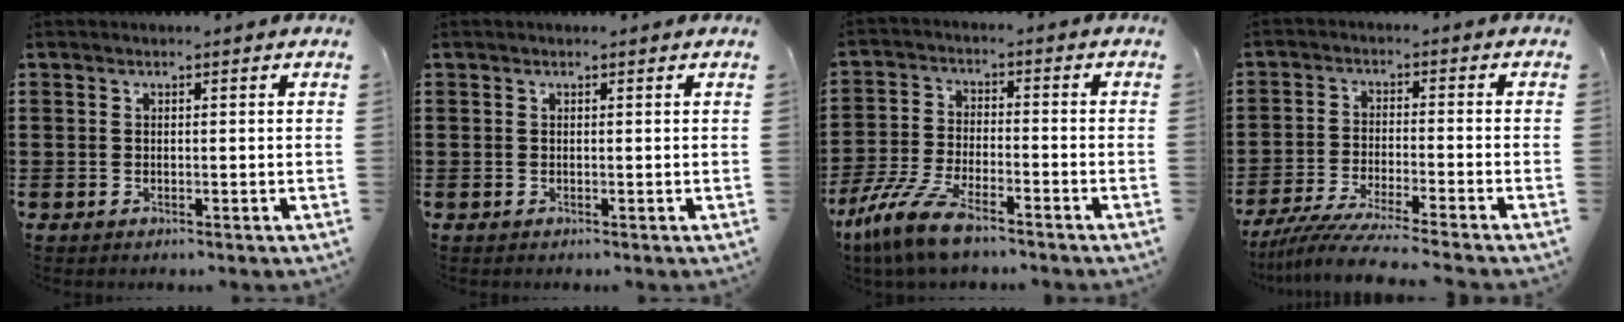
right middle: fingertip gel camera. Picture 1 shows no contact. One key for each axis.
{"total": 0.0}
{"total": 8.6, "fx": -6.6, "fy": 1.8, "fz": 5.1, "tx": -0.123, "ty": -0.003, "tz": -0.131}
{"total": 5.8, "fx": -5.3, "fy": -0.4, "fz": 2.4, "tx": -0.058, "ty": -0.023, "tz": -0.103}